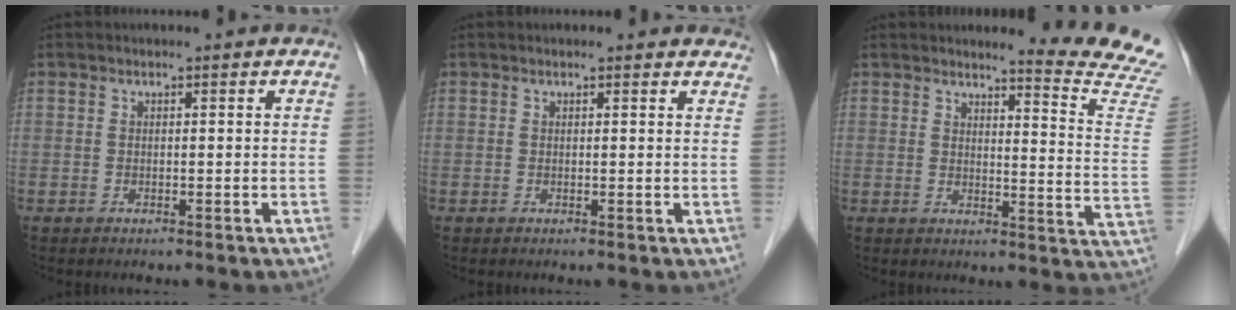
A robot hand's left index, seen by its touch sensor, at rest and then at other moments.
{"total": 4.0, "force": [3.8, 1.1, 0.8], "torque": [-0.002, 0.001, 0.023]}
{"total": 13.9, "force": [13.5, -2.3, 2.2], "torque": [-0.028, -0.146, 0.134]}